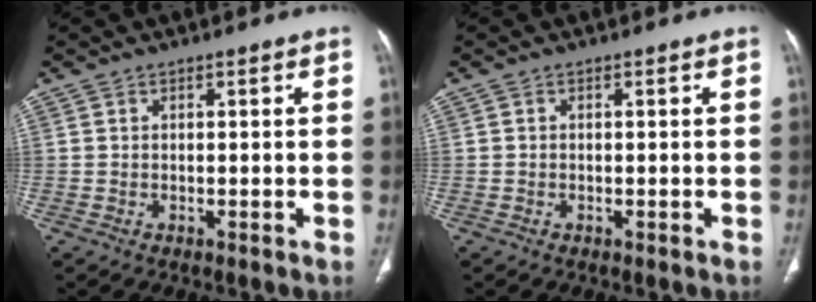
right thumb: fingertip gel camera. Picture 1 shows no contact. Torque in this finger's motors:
{"motor_torque": [-0.01, 0.36, -0.24, 0.10, 0.01]}